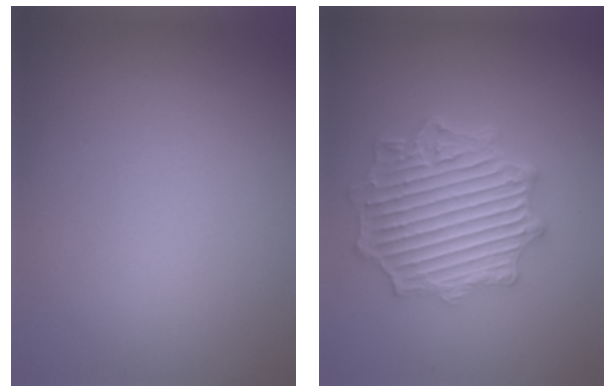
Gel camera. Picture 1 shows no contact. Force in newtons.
{"total": 6.4, "press": 5.3, "slide": 3.5}